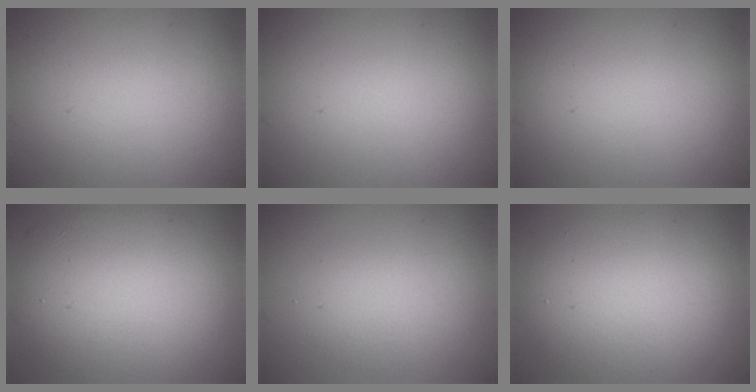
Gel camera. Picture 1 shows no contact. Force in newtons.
{"total": 0.0}
{"total": 0.0}
{"total": 10.1, "press": 10.1, "slide": 0.7}
{"total": 2.3, "press": 2.3, "slide": 0.2}
{"total": 7.3, "press": 7.3, "slide": 0.1}